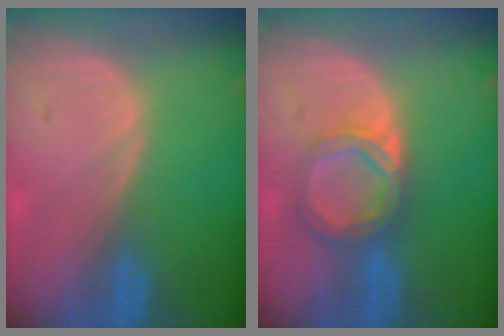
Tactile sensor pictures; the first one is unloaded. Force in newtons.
{"total": 5.6, "press": 5.3, "slide": 1.9}